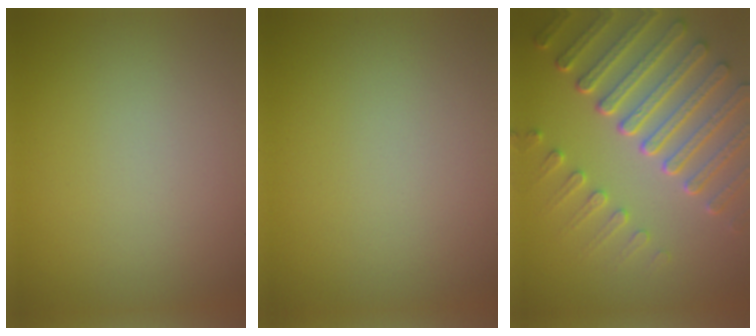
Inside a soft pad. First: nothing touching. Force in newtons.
{"total": 0.0}
{"total": 7.4, "press": 5.7, "slide": 4.7}